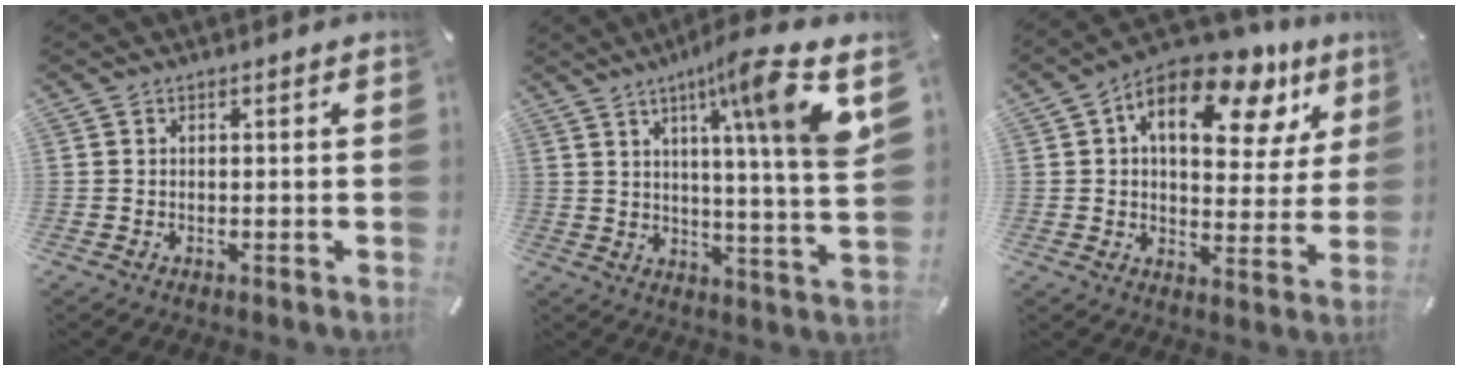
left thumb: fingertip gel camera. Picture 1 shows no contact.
{"total": 15.5, "force": [8.2, 0.1, 13.2], "torque": [-0.205, -0.047, 0.109]}
{"total": 17.0, "force": [8.4, 9.1, 11.7], "torque": [-0.170, -0.043, 0.134]}